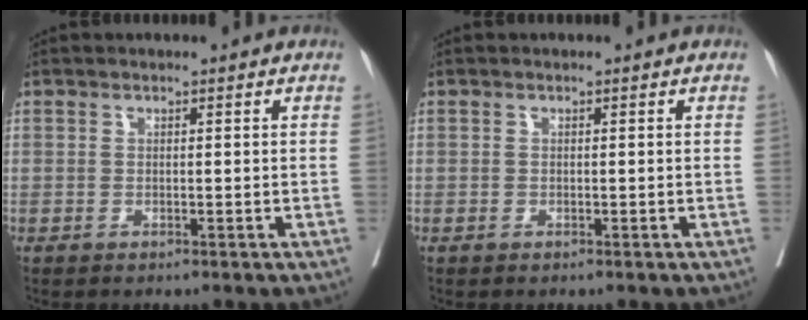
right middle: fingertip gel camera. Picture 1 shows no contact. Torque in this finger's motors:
{"motor_torque": [0.07, -0.02, -0.01, 0.00]}